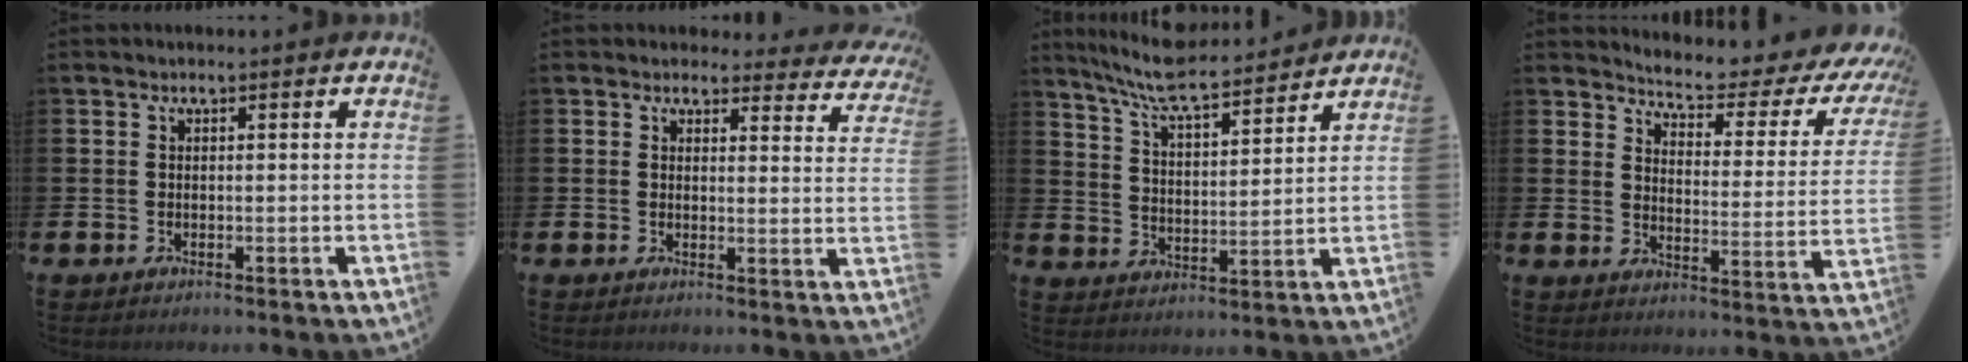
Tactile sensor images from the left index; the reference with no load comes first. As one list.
[{"total": 3.2, "force": [2.9, 1.2, -0.1], "torque": [0.006, -0.026, 0.046]}, {"total": 8.3, "force": [7.8, 0.6, 2.7], "torque": [-0.084, -0.047, 0.139]}, {"total": 4.6, "force": [4.3, 0.7, 1.5], "torque": [-0.048, -0.043, 0.062]}]